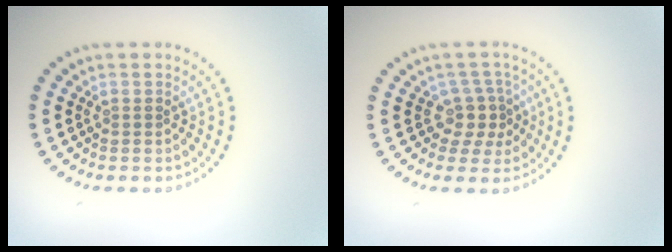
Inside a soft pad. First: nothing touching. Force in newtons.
{"total": 2.8, "press": 2.0, "slide": 2.0}